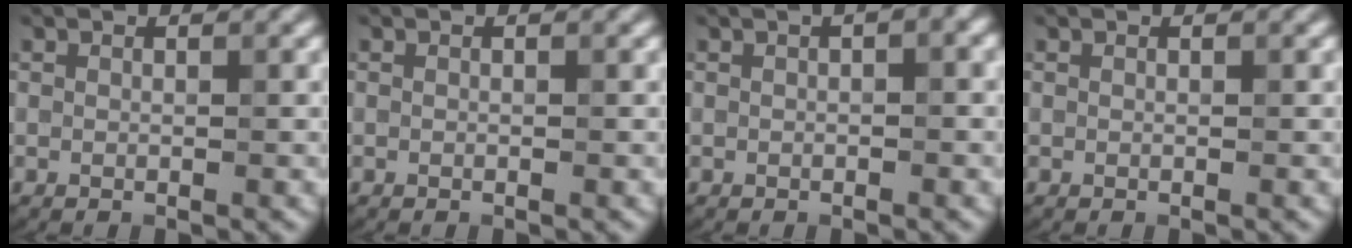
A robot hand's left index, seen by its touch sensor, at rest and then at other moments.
{"total": 0.0}
{"total": 2.6, "force": [0.7, 0.8, 2.4], "torque": [-0.025, 0.011, 0.001]}
{"total": 0.0}